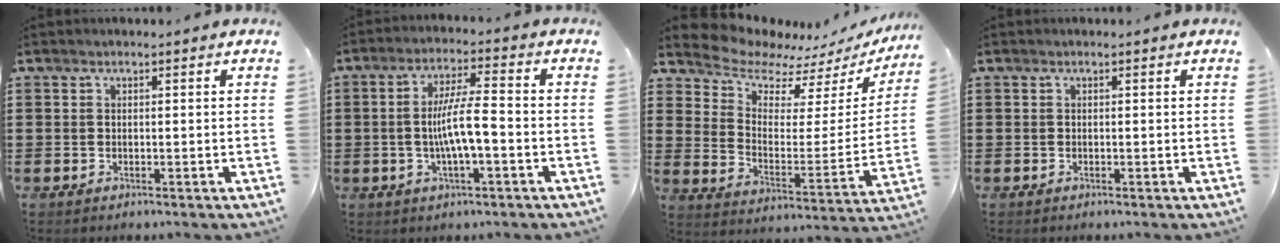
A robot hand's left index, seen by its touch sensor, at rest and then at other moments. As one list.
[{"total": 7.3, "force": [-1.3, 1.3, 7.1], "torque": [-0.137, 0.001, -0.030]}, {"total": 7.5, "force": [7.1, 2.4, 0.5], "torque": [-0.051, -0.065, 0.125]}, {"total": 0.0}]